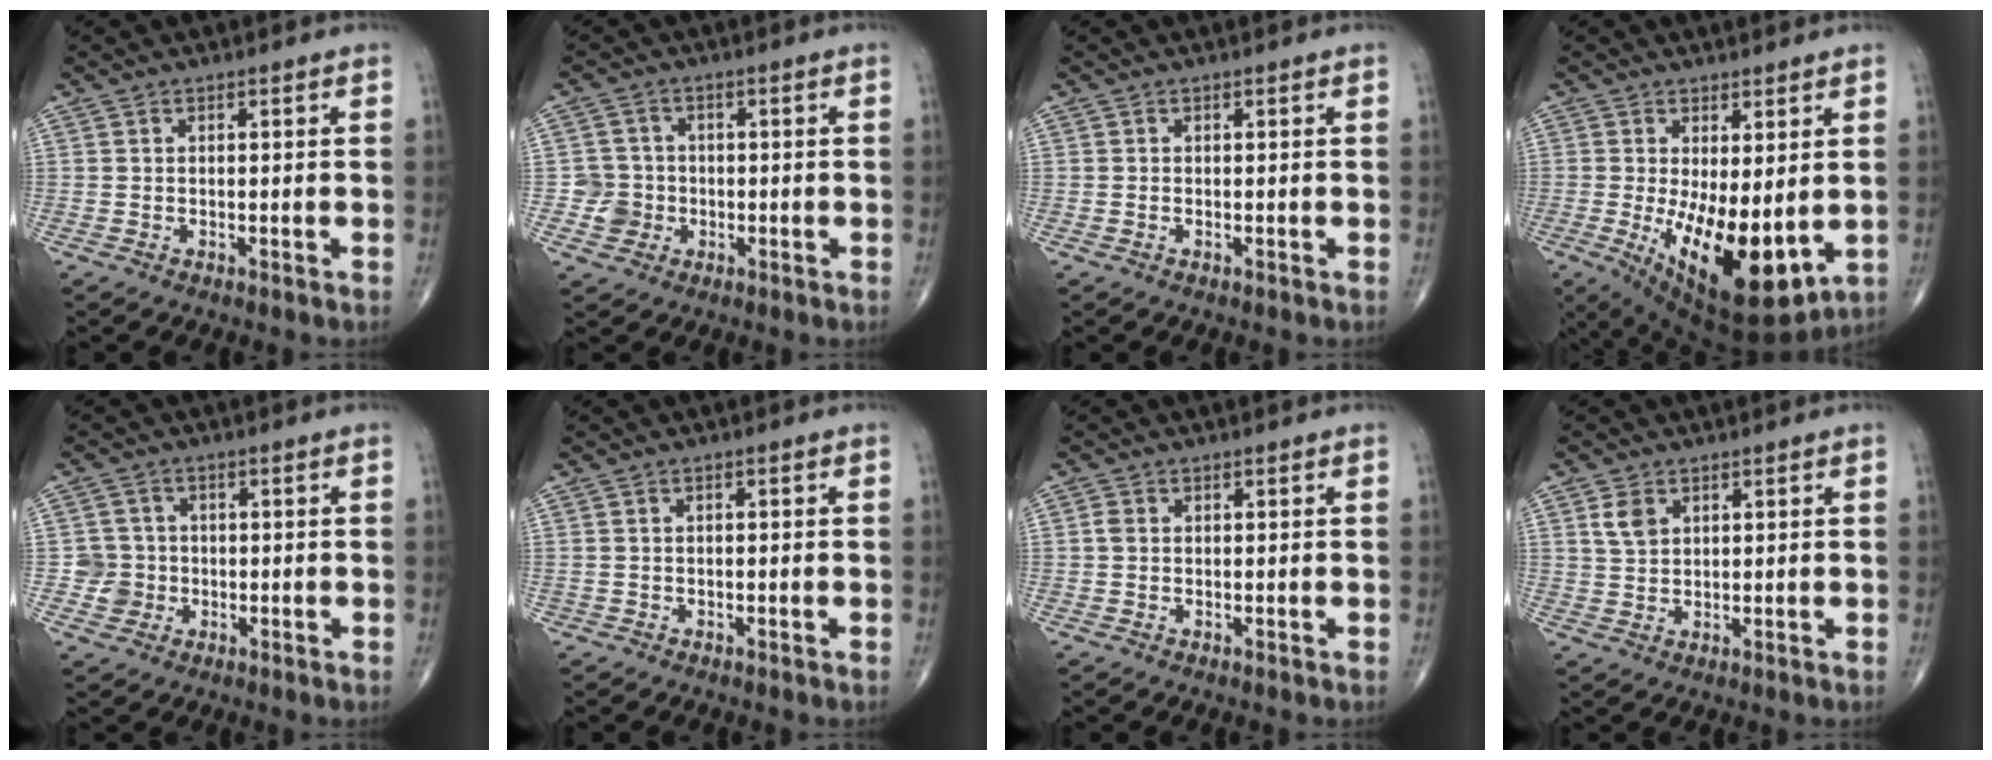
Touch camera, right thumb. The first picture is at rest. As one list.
[{"total": 4.3, "force": [-1.0, 4.2, 0.4], "torque": [0.020, 0.012, -0.022]}, {"total": 0.0}, {"total": 16.4, "force": [-2.1, 6.6, 14.9], "torque": [-0.234, -0.038, -0.009]}, {"total": 4.6, "force": [-0.9, 4.5, 0.3], "torque": [0.024, 0.012, -0.020]}, {"total": 0.6, "force": [-0.2, 0.5, 0.2], "torque": [0.005, 0.004, -0.007]}, {"total": 1.3, "force": [0.0, 1.2, 0.6], "torque": [-0.008, 0.002, -0.001]}, {"total": 3.6, "force": [1.6, 2.5, 2.0], "torque": [-0.031, -0.004, 0.035]}]